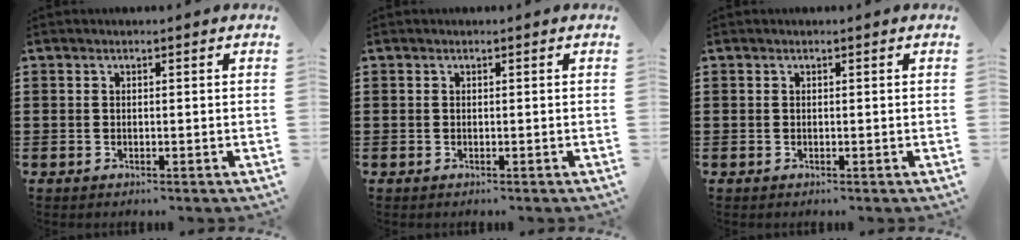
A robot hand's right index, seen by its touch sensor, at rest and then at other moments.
{"total": 0.0}
{"total": 0.0}